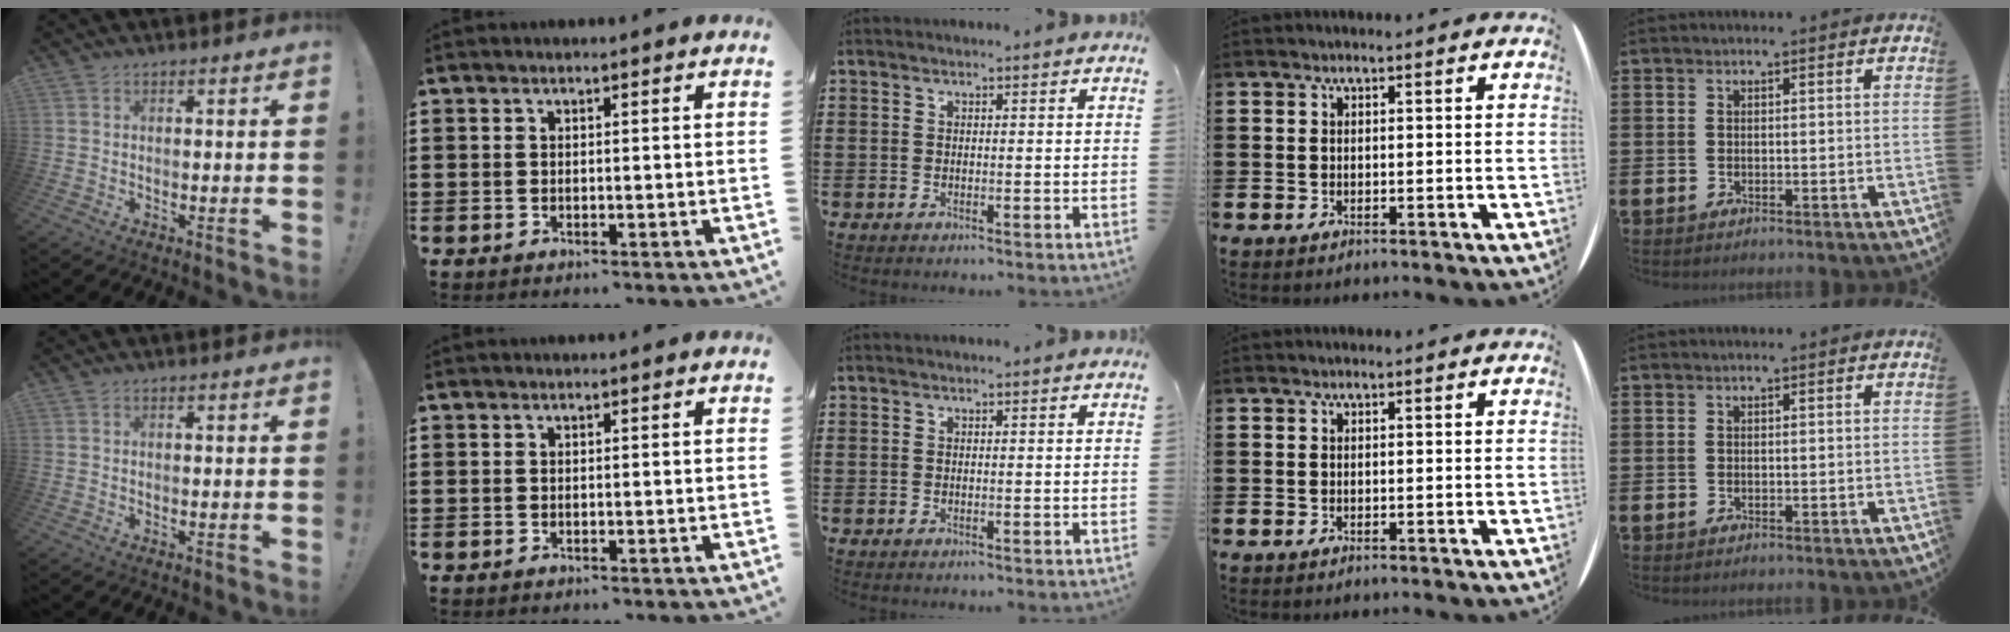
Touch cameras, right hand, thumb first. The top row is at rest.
{}